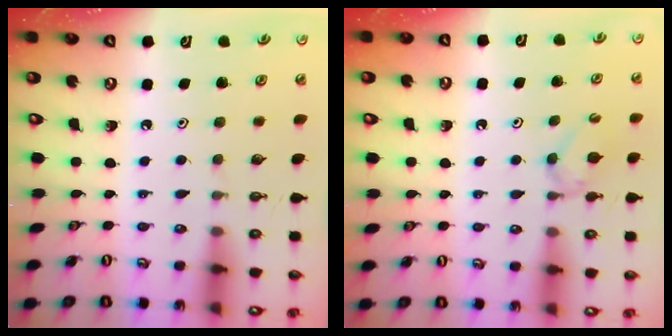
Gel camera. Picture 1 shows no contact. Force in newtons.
{"total": 5.4, "press": 5.3, "slide": 0.7}